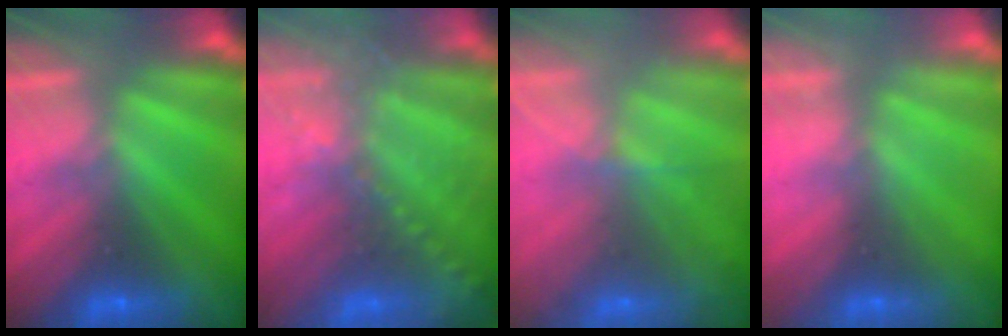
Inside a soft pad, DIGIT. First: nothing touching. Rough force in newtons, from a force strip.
{"total": 8.1}
{"total": 7.3}
{"total": 2.2}